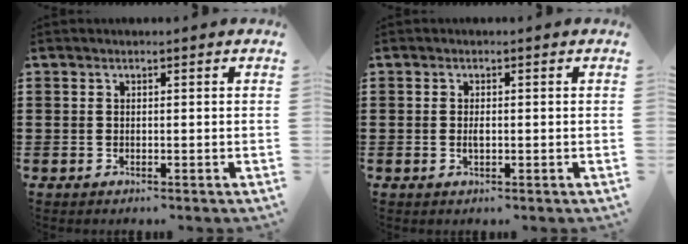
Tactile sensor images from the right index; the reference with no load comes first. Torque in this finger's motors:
{"motor_torque": [2.14, 0.00, 0.17, 0.06]}